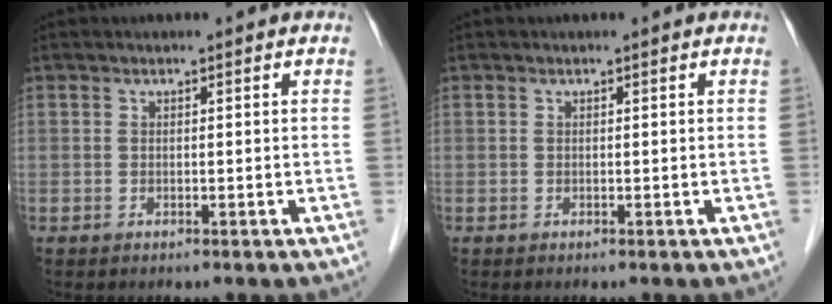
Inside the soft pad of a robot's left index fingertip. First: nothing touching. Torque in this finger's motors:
{"motor_torque": [0.00, 0.00, 0.00, 0.00]}